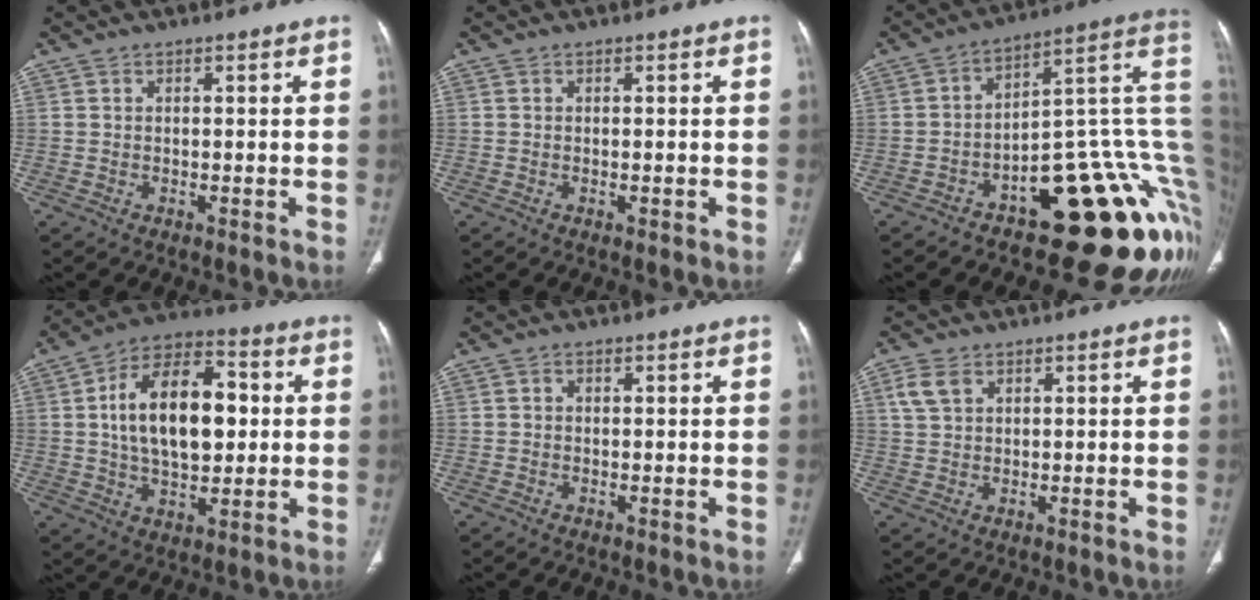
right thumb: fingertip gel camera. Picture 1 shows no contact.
{"total": 0.6, "force": [-0.2, 0.2, 0.6], "torque": [-0.008, -0.003, -0.002]}
{"total": 25.9, "force": [-4.5, 11.1, 22.9], "torque": [-0.179, 0.070, -0.049]}
{"total": 18.5, "force": [2.1, 10.5, 15.0], "torque": [-0.227, 0.016, 0.032]}
{"total": 0.6, "force": [0.1, 0.5, 0.2], "torque": [0.000, 0.001, 0.000]}
{"total": 3.9, "force": [1.9, 2.5, 2.3], "torque": [-0.050, 0.004, 0.044]}